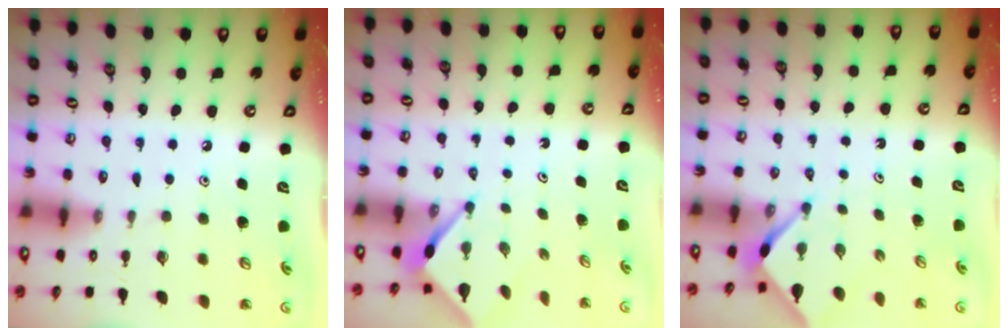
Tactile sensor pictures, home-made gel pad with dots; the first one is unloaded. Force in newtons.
{"total": 3.3, "press": 3.3, "slide": 0.2}
{"total": 2.1, "press": 2.1, "slide": 0.3}